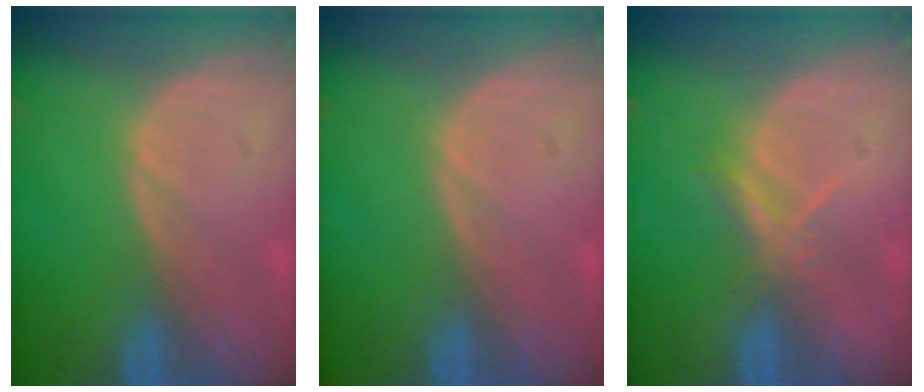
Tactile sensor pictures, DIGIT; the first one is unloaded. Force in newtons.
{"total": 0.0}
{"total": 2.6, "press": 2.5, "slide": 0.9}